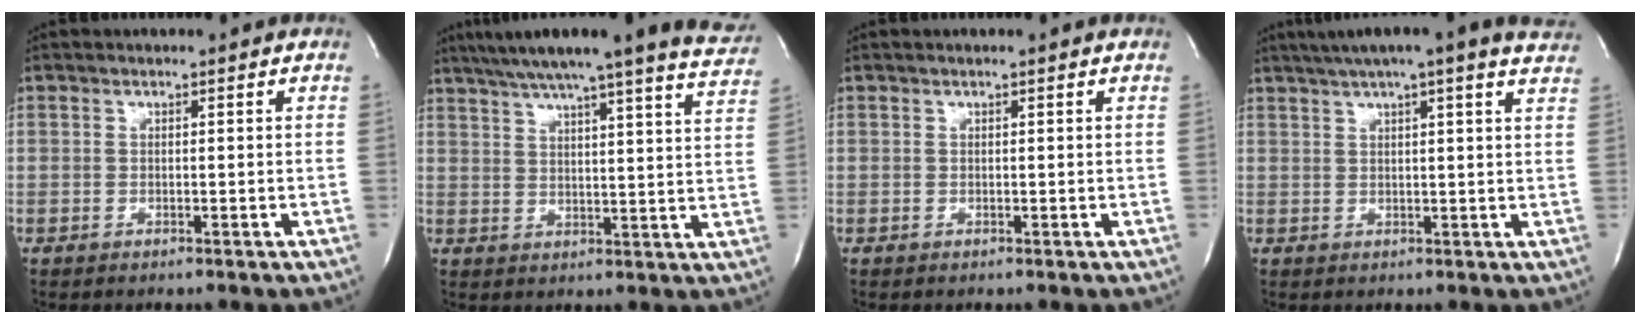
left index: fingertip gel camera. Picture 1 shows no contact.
{"total": 24.0, "force": [21.2, 1.1, 11.3], "torque": [-0.172, -0.036, 0.257]}
{"total": 0.6, "force": [0.5, -0.1, 0.4], "torque": [-0.009, 0.007, 0.009]}
{"total": 17.7, "force": [14.8, 0.9, 9.6], "torque": [-0.157, 0.033, 0.181]}